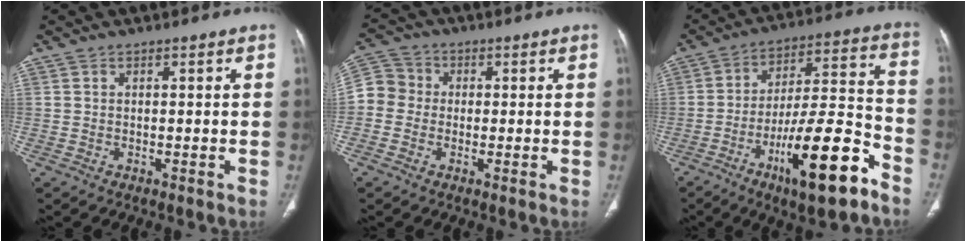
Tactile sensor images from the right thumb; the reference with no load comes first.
{"total": 7.1, "force": [-0.8, 6.5, 2.6], "torque": [-0.035, 0.021, -0.028]}
{"total": 19.4, "force": [-10.5, 4.6, 15.7], "torque": [-0.261, 0.062, -0.167]}